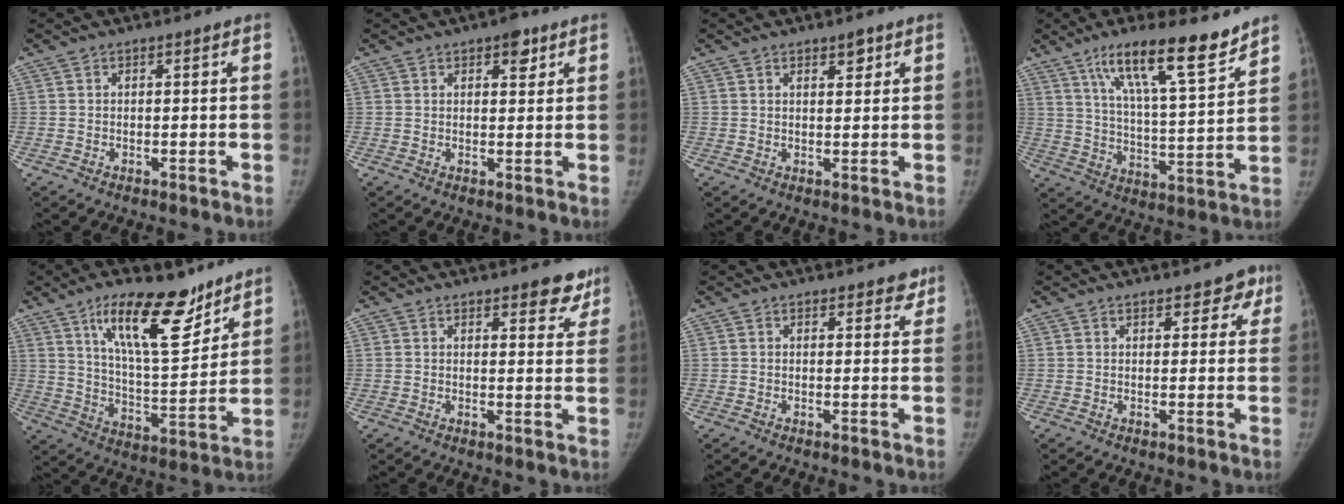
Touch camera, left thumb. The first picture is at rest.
{"total": 3.6, "force": [2.1, 1.7, 2.4], "torque": [-0.017, -0.008, 0.025]}
{"total": 2.6, "force": [1.6, 1.1, 1.7], "torque": [-0.016, -0.009, 0.024]}
{"total": 16.6, "force": [11.4, 3.1, 11.6], "torque": [-0.172, -0.060, 0.195]}
{"total": 18.0, "force": [11.4, 6.6, 12.2], "torque": [-0.159, -0.072, 0.198]}
{"total": 5.6, "force": [4.1, 2.3, 3.0], "torque": [-0.003, -0.021, 0.045]}
{"total": 2.7, "force": [2.0, 1.3, 1.2], "torque": [0.008, -0.009, 0.021]}
{"total": 4.5, "force": [2.9, 2.5, 2.3], "torque": [0.009, -0.008, 0.031]}